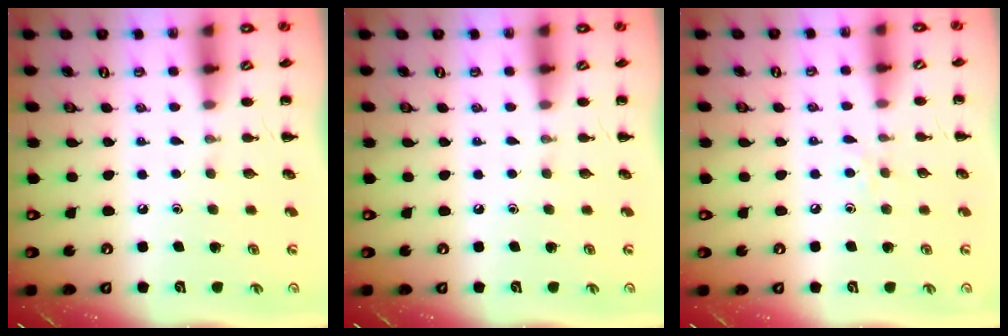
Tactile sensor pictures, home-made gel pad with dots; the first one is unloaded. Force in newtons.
{"total": 0.0}
{"total": 4.1, "press": 3.8, "slide": 1.5}